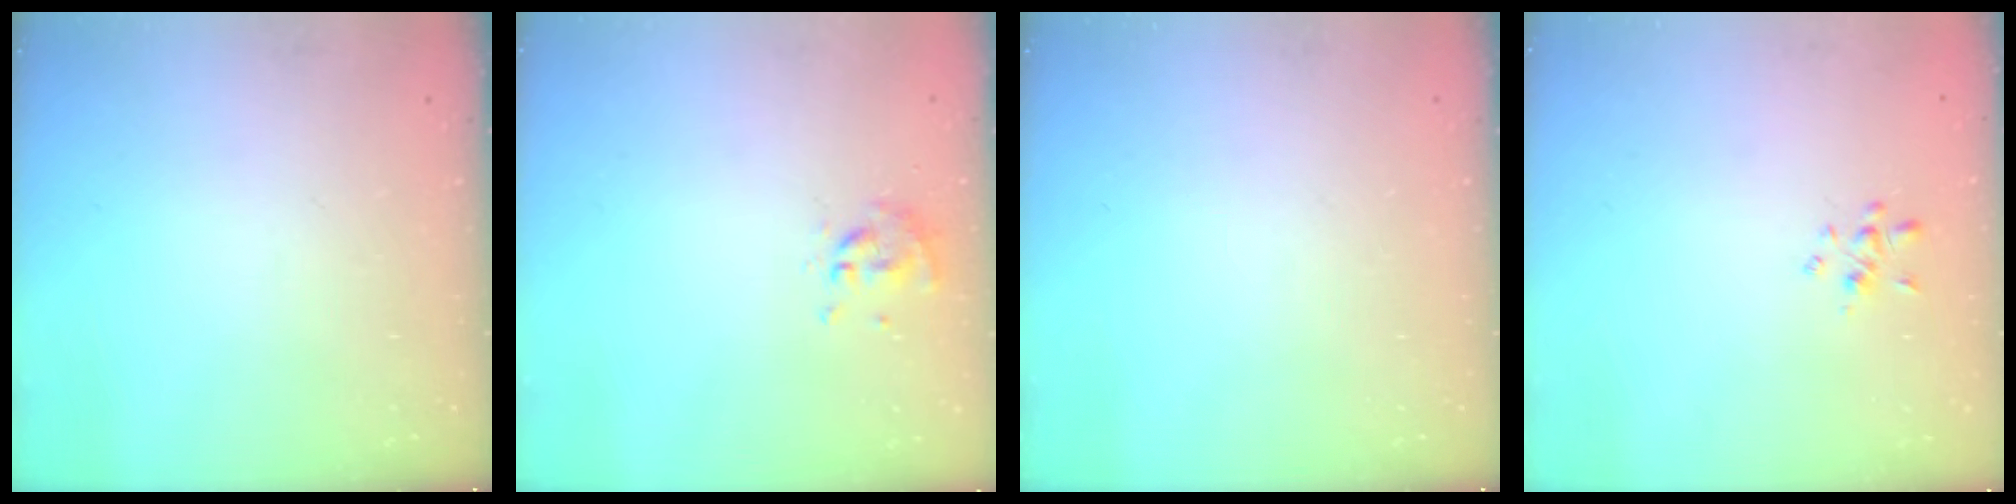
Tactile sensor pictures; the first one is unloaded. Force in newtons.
{"total": 0.0}
{"total": 0.0}
{"total": 1.9, "press": 1.8, "slide": 0.7}